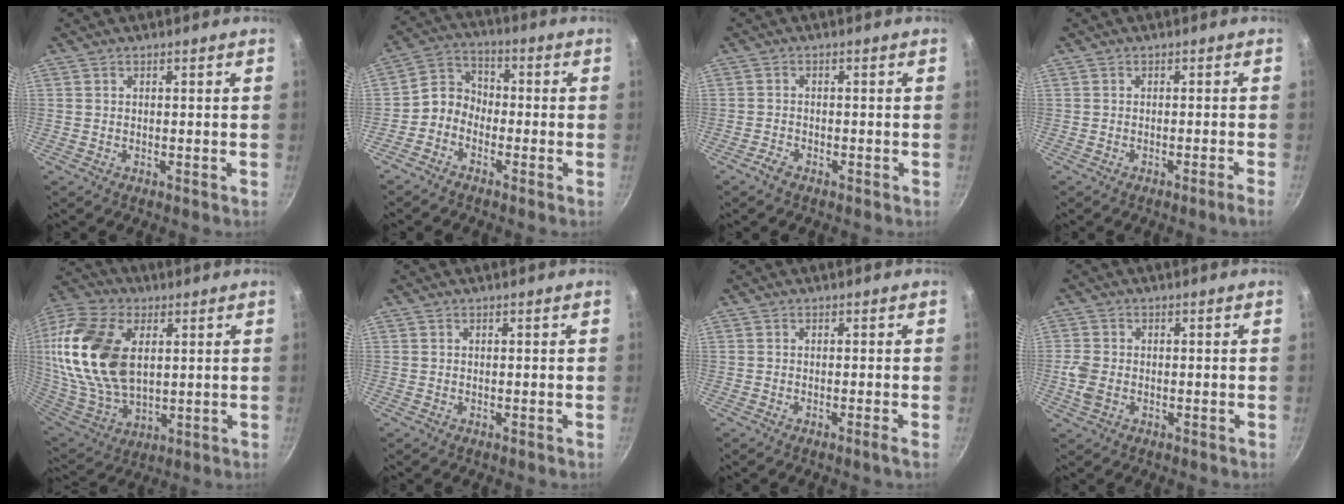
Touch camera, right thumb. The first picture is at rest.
{"total": 6.0, "force": [-2.6, 4.7, 2.5], "torque": [-0.022, 0.042, -0.072]}
{"total": 1.9, "force": [-1.5, 0.8, 0.9], "torque": [-0.021, 0.012, -0.031]}
{"total": 1.8, "force": [-1.1, -0.5, 1.3], "torque": [-0.035, 0.010, -0.015]}
{"total": 24.8, "force": [5.4, 15.4, 18.7], "torque": [-0.379, -0.013, 0.102]}
{"total": 0.0}
{"total": 1.0, "force": [-0.5, -0.3, 0.8], "torque": [-0.022, 0.001, -0.009]}
{"total": 4.0, "force": [-0.9, 2.8, 2.7], "torque": [-0.059, 0.002, -0.020]}